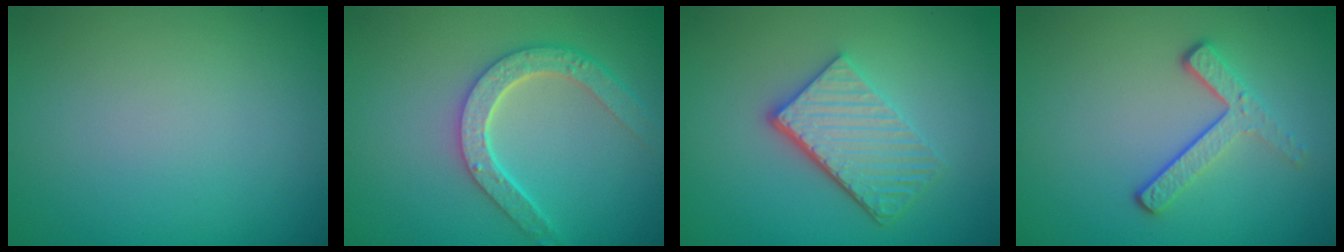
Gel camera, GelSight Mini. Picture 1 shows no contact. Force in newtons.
{"total": 4.8, "press": 3.8, "slide": 2.9}
{"total": 4.7, "press": 3.5, "slide": 3.1}
{"total": 3.2, "press": 2.2, "slide": 2.3}